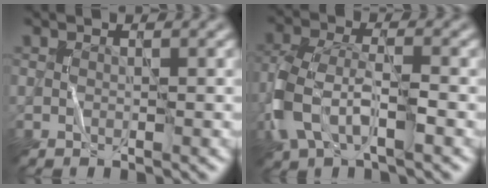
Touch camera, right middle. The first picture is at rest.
{"total": 5.5, "force": [-2.4, 2.9, 4.0], "torque": [-0.093, 0.000, -0.052]}